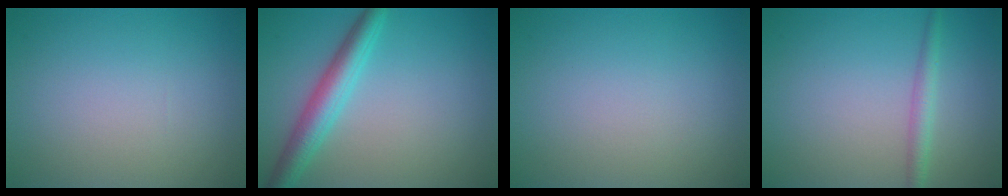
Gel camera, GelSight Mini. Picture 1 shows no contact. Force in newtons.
{"total": 4.2, "press": 4.2, "slide": 0.1}
{"total": 0.0}
{"total": 1.9, "press": 1.8, "slide": 0.1}